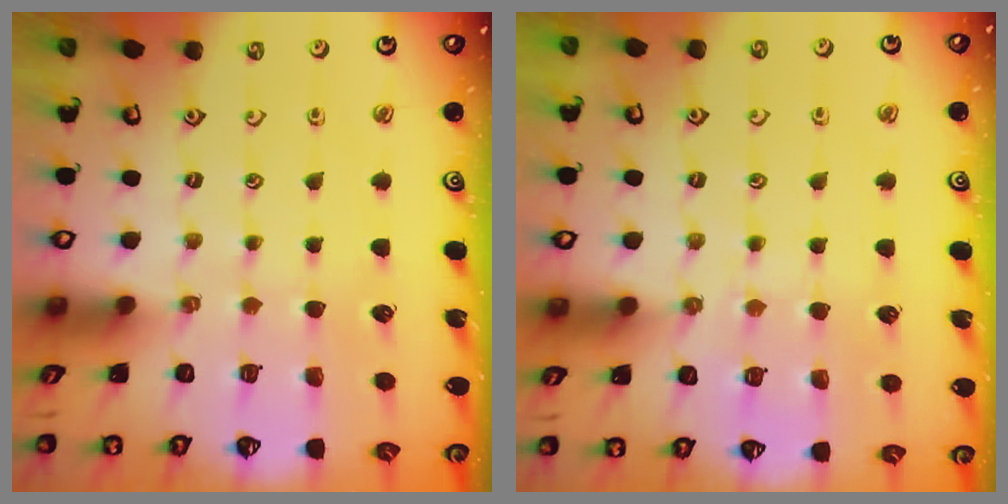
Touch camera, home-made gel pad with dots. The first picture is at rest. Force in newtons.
{"total": 7.0, "press": 7.0, "slide": 0.5}